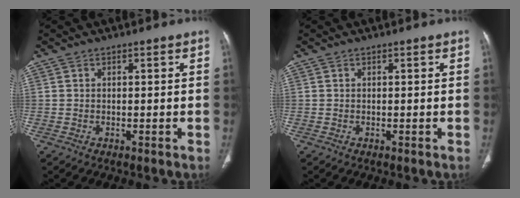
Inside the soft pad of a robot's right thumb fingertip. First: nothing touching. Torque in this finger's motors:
{"motor_torque": [-0.06, 0.01, 0.21, 0.17, 0.04]}